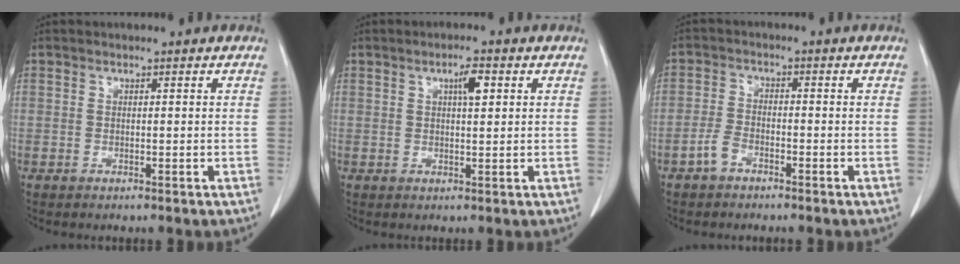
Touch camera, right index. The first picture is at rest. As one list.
[{"total": 3.1, "force": [1.2, 0.6, 2.8], "torque": [-0.049, 0.002, 0.019]}, {"total": 3.1, "force": [-2.1, 1.6, 1.7], "torque": [-0.037, 0.005, -0.039]}]